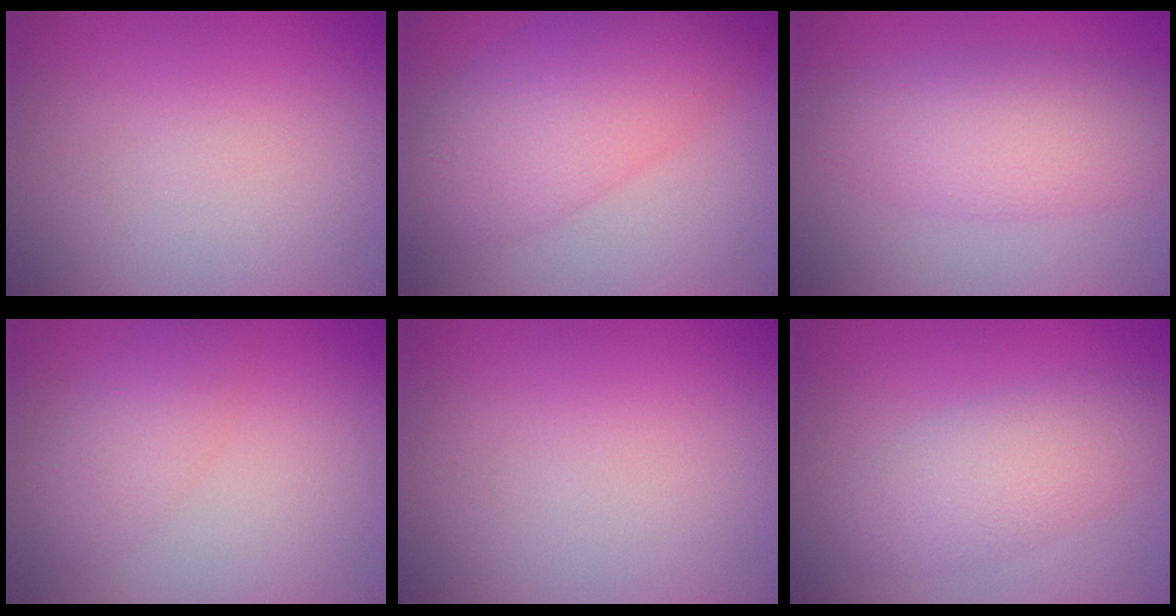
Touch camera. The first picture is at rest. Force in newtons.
{"total": 7.3, "press": 7.3, "slide": 0.2}
{"total": 5.4, "press": 5.4, "slide": 0.0}
{"total": 2.7, "press": 2.7, "slide": 0.2}
{"total": 0.0}
{"total": 4.2, "press": 4.2, "slide": 0.4}